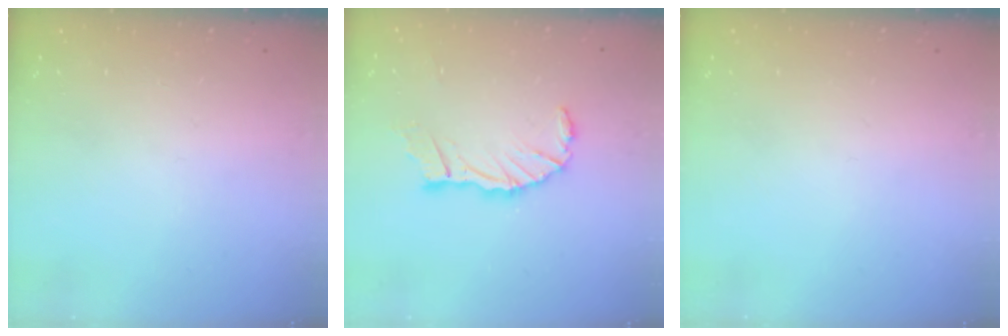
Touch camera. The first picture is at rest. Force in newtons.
{"total": 9.6, "press": 9.5, "slide": 1.5}
{"total": 0.0}